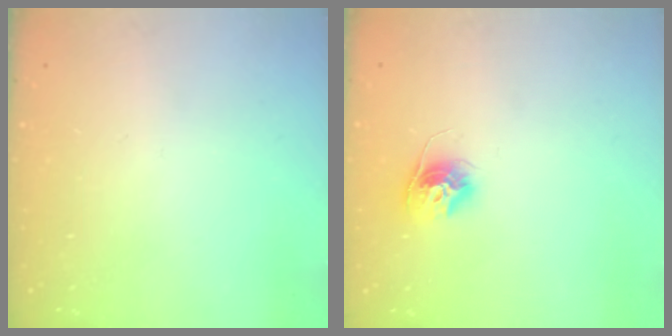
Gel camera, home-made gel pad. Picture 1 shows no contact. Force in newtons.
{"total": 10.2, "press": 10.1, "slide": 0.7}